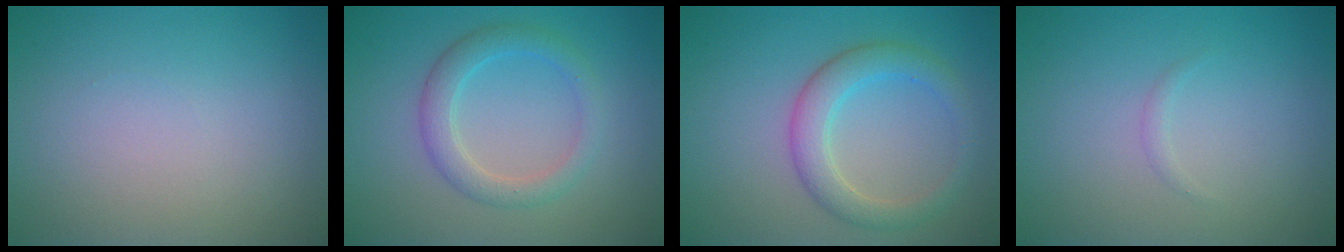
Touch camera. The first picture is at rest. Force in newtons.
{"total": 3.0, "press": 3.0, "slide": 0.2}
{"total": 3.7, "press": 3.7, "slide": 0.1}
{"total": 0.6, "press": 0.6, "slide": 0.1}